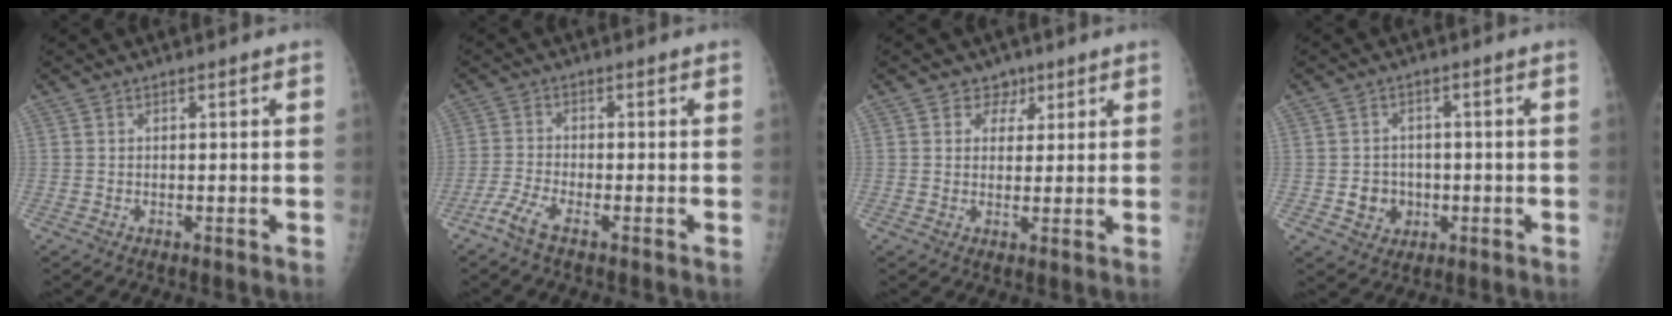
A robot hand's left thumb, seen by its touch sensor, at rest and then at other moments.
{"total": 4.0, "force": [-2.9, 0.7, 2.7], "torque": [-0.074, 0.005, -0.068]}
{"total": 4.3, "force": [2.4, 3.5, 0.8], "torque": [0.020, -0.006, 0.034]}
{"total": 5.3, "force": [-1.0, 4.7, 2.1], "torque": [-0.003, 0.009, -0.011]}